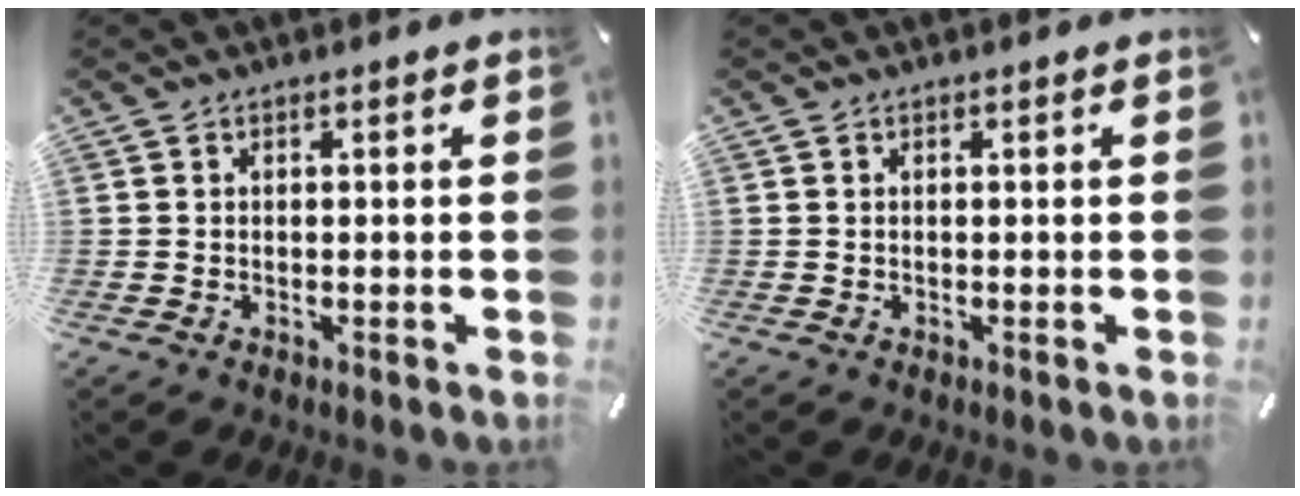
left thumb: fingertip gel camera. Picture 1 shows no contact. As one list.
[{"total": 0.0}]